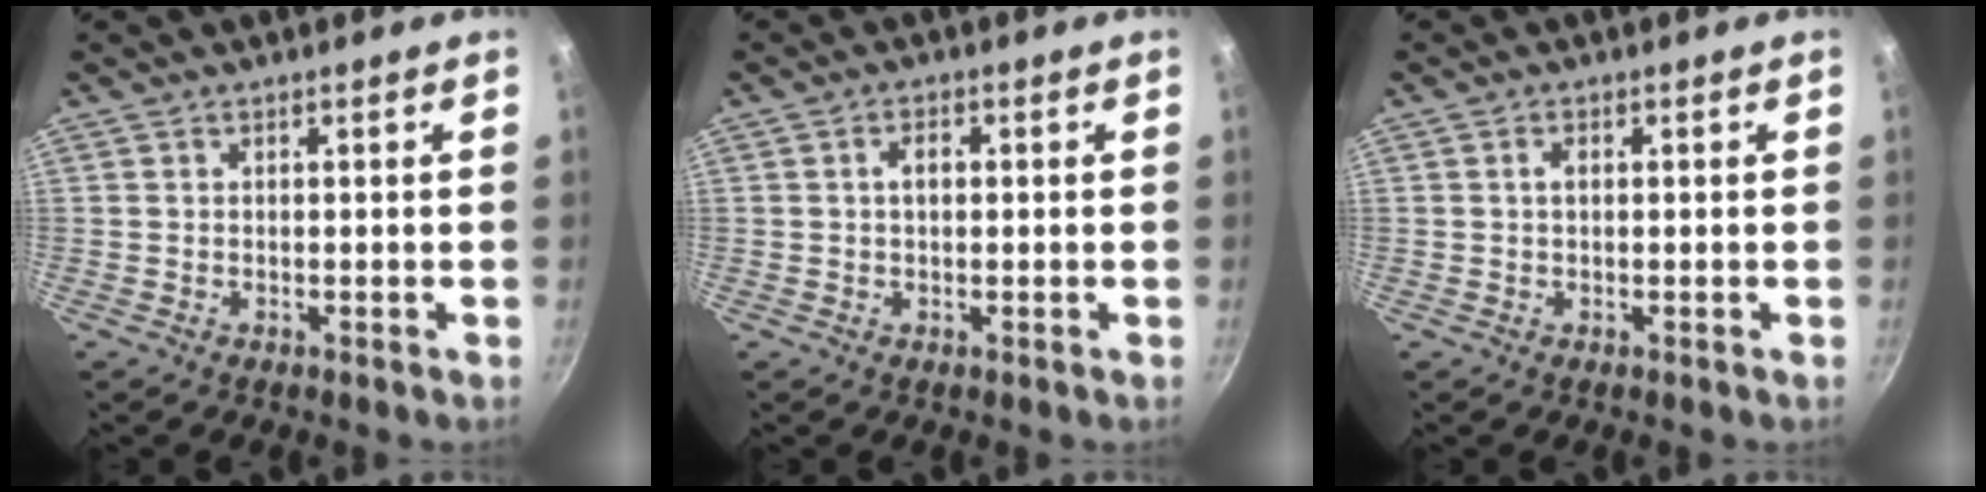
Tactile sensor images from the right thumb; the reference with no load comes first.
{"total": 2.5, "force": [0.3, 1.6, 1.9], "torque": [-0.025, 0.009, 0.004]}
{"total": 1.4, "force": [0.2, 0.9, 1.1], "torque": [-0.018, 0.005, 0.003]}